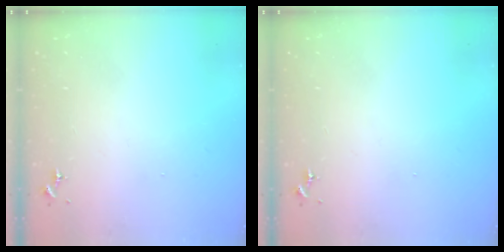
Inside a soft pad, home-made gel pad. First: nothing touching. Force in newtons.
{"total": 0.0}